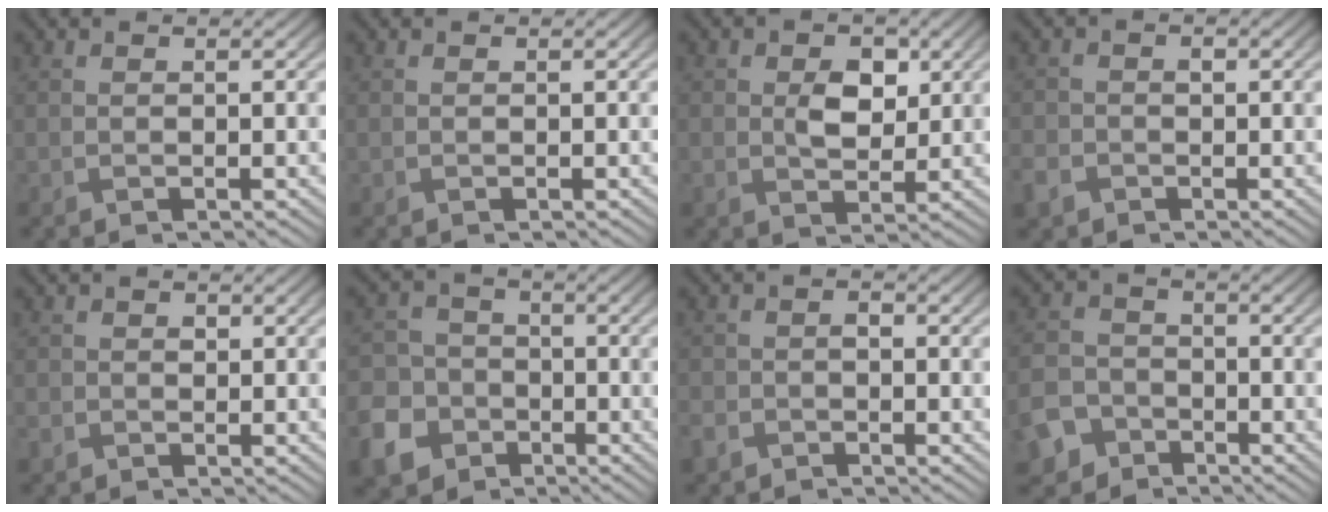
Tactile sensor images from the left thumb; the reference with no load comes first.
{"total": 0.0}
{"total": 4.1, "force": [0.7, 2.8, 2.9], "torque": [-0.056, -0.003, 0.010]}
{"total": 2.7, "force": [-1.3, 2.2, 1.0], "torque": [-0.030, -0.004, -0.033]}
{"total": 1.6, "force": [-0.5, 1.5, 0.5], "torque": [-0.014, -0.004, -0.010]}
{"total": 8.5, "force": [-4.2, 6.7, 3.0], "torque": [-0.094, -0.030, -0.093]}
{"total": 2.6, "force": [-1.5, 1.8, 1.1], "torque": [-0.030, -0.001, -0.036]}
{"total": 5.9, "force": [-3.6, 4.2, 2.0], "torque": [-0.060, -0.009, -0.082]}